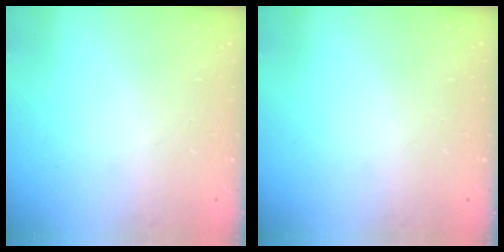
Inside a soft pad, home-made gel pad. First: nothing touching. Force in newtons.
{"total": 0.0}